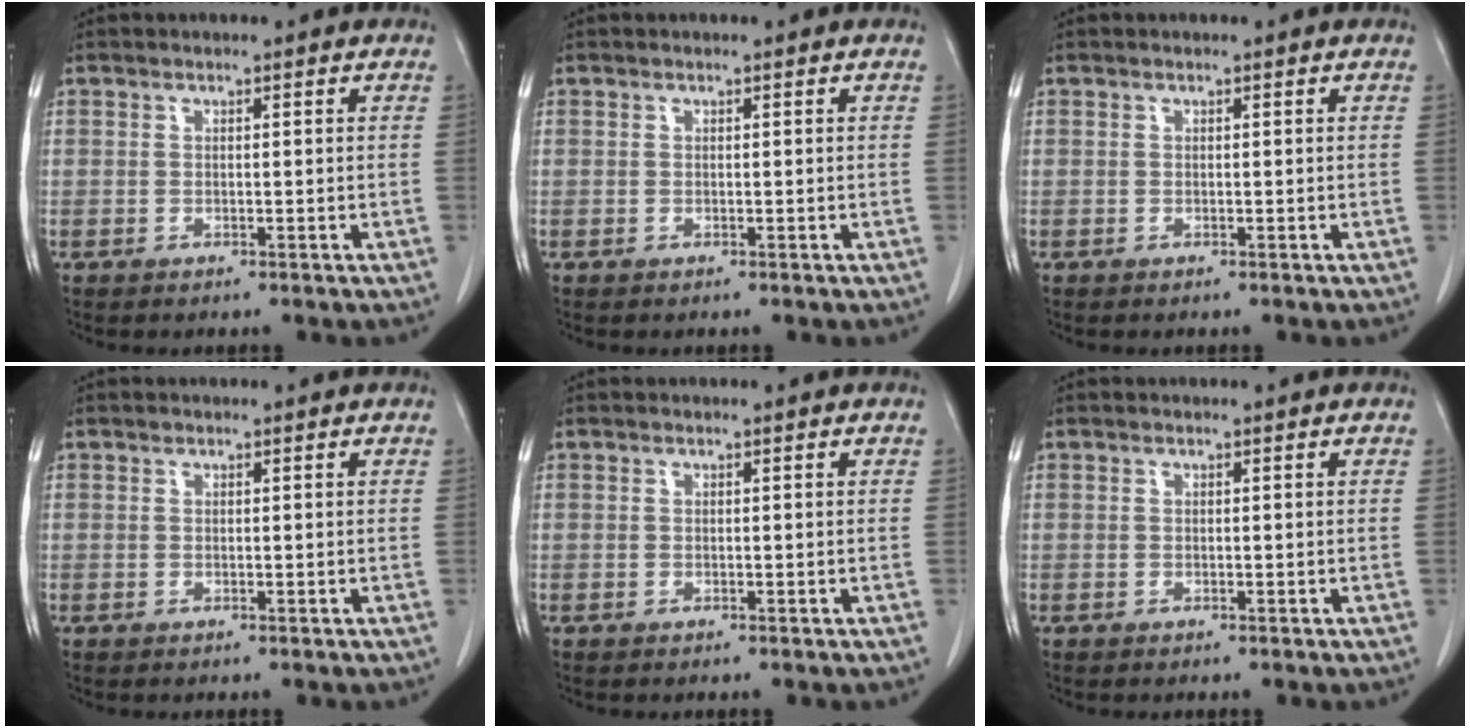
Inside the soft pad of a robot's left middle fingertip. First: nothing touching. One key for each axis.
{"total": 0.0}
{"total": 0.0}
{"total": 0.0}
{"total": 0.0}
{"total": 0.0}